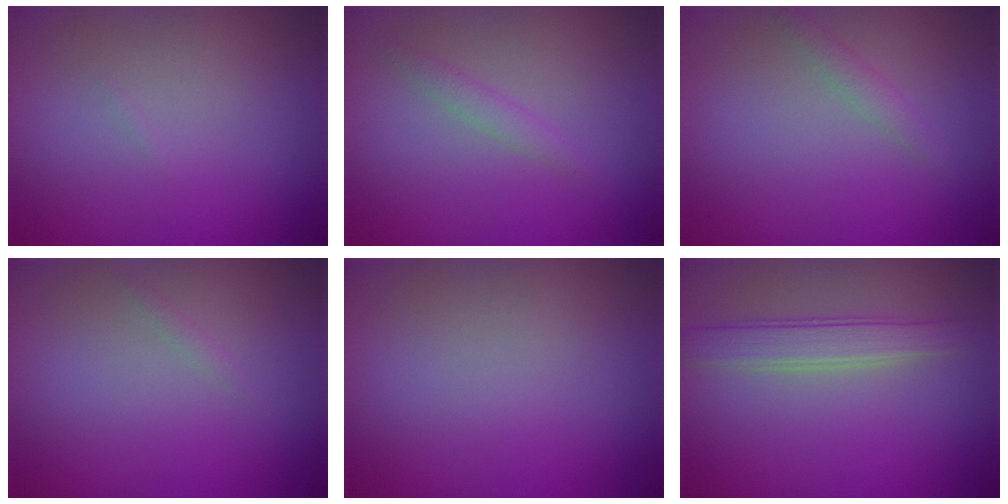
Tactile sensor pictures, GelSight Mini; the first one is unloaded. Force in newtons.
{"total": 1.2, "press": 1.2, "slide": 0.0}
{"total": 1.3, "press": 1.3, "slide": 0.1}
{"total": 0.6, "press": 0.5, "slide": 0.1}
{"total": 0.0}
{"total": 2.8, "press": 2.8, "slide": 0.3}